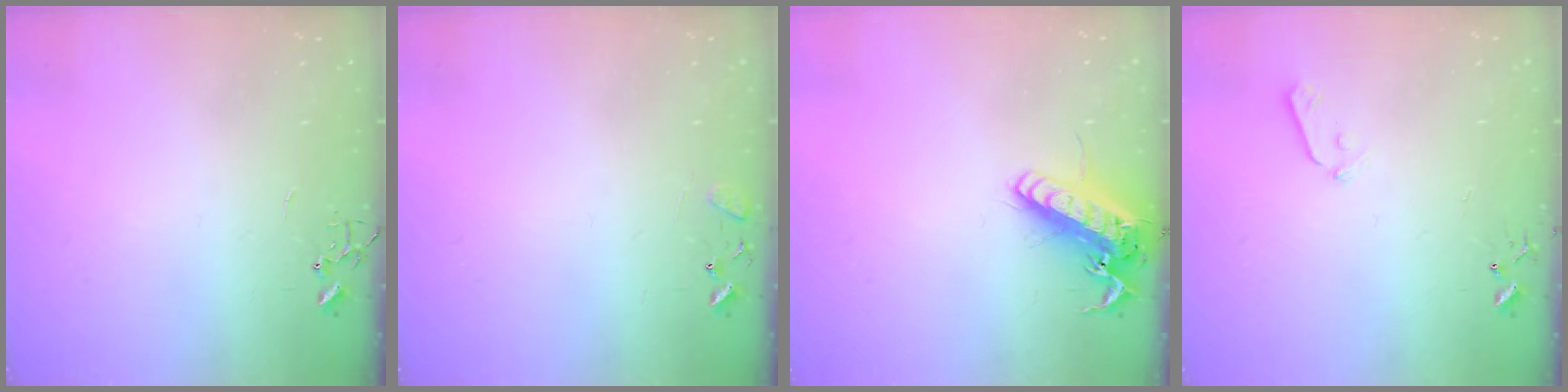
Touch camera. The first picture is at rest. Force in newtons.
{"total": 7.7, "press": 7.7, "slide": 0.6}
{"total": 16.4, "press": 16.1, "slide": 3.2}
{"total": 5.8, "press": 5.8, "slide": 0.5}